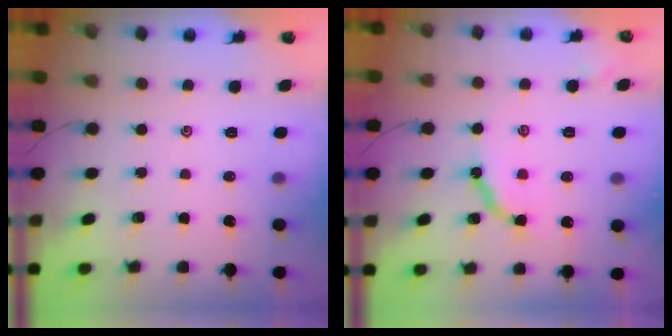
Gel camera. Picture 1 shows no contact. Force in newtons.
{"total": 9.3, "press": 9.3, "slide": 0.1}